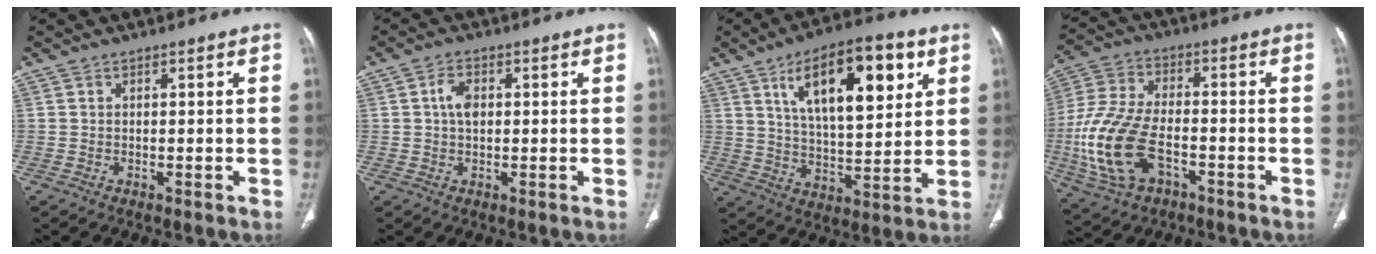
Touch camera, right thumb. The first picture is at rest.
{"total": 3.6, "force": [0.6, 2.3, 2.7], "torque": [-0.048, 0.004, 0.008]}
{"total": 19.3, "force": [8.0, 7.9, 15.7], "torque": [-0.210, -0.023, 0.133]}
{"total": 16.7, "force": [-5.0, 9.4, 12.9], "torque": [-0.285, 0.017, -0.092]}